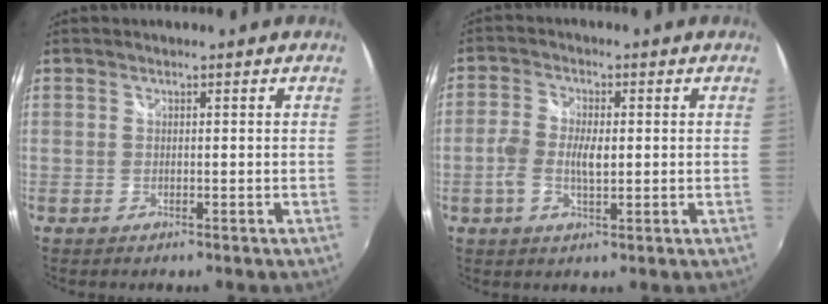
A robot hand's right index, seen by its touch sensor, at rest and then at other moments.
{"total": 5.7, "force": [-0.4, 2.0, 5.3], "torque": [-0.107, -0.004, -0.010]}